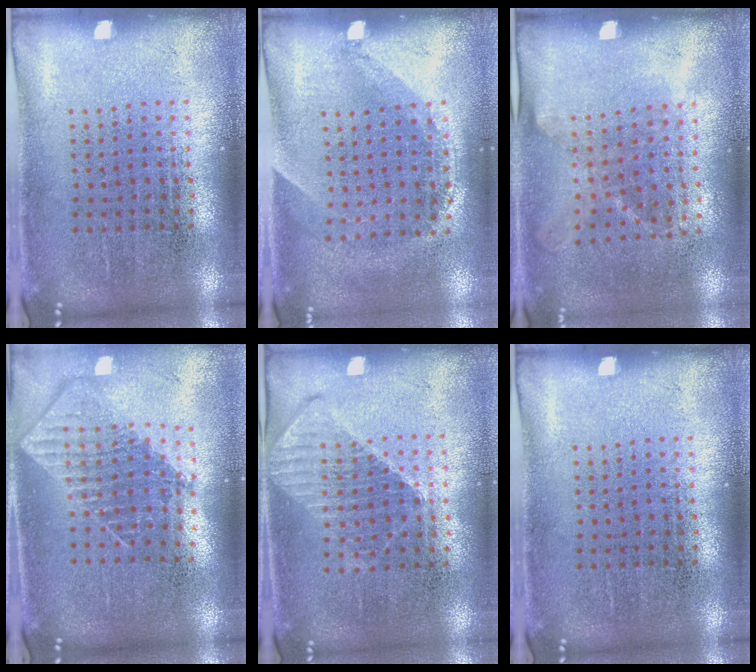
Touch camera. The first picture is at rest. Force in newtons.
{"total": 1.3, "press": 0.9, "slide": 0.9}
{"total": 1.2, "press": 0.9, "slide": 0.7}
{"total": 1.9, "press": 1.5, "slide": 1.1}
{"total": 1.2, "press": 1.1, "slide": 0.4}
{"total": 0.0}